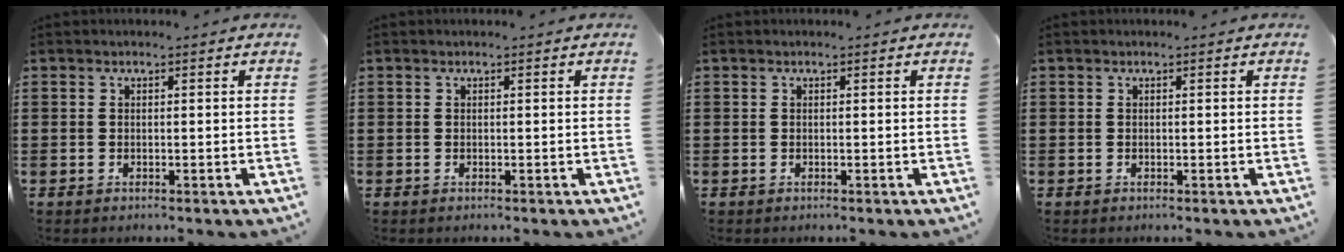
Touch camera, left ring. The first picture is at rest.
{"total": 0.0}
{"total": 0.0}
{"total": 0.0}